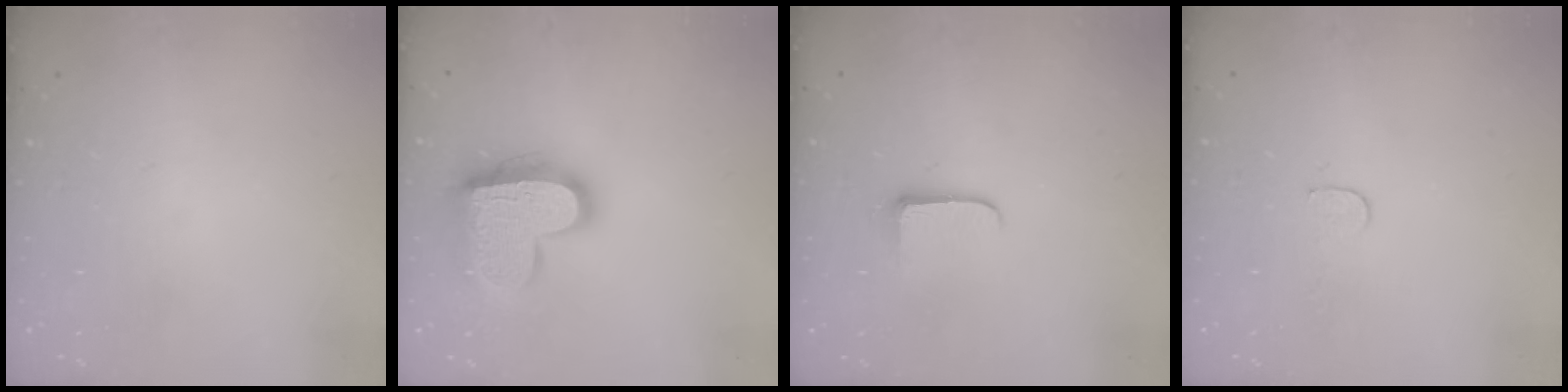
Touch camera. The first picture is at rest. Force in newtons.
{"total": 18.2, "press": 18.1, "slide": 1.4}
{"total": 6.2, "press": 6.1, "slide": 0.8}
{"total": 3.5, "press": 3.5, "slide": 0.3}